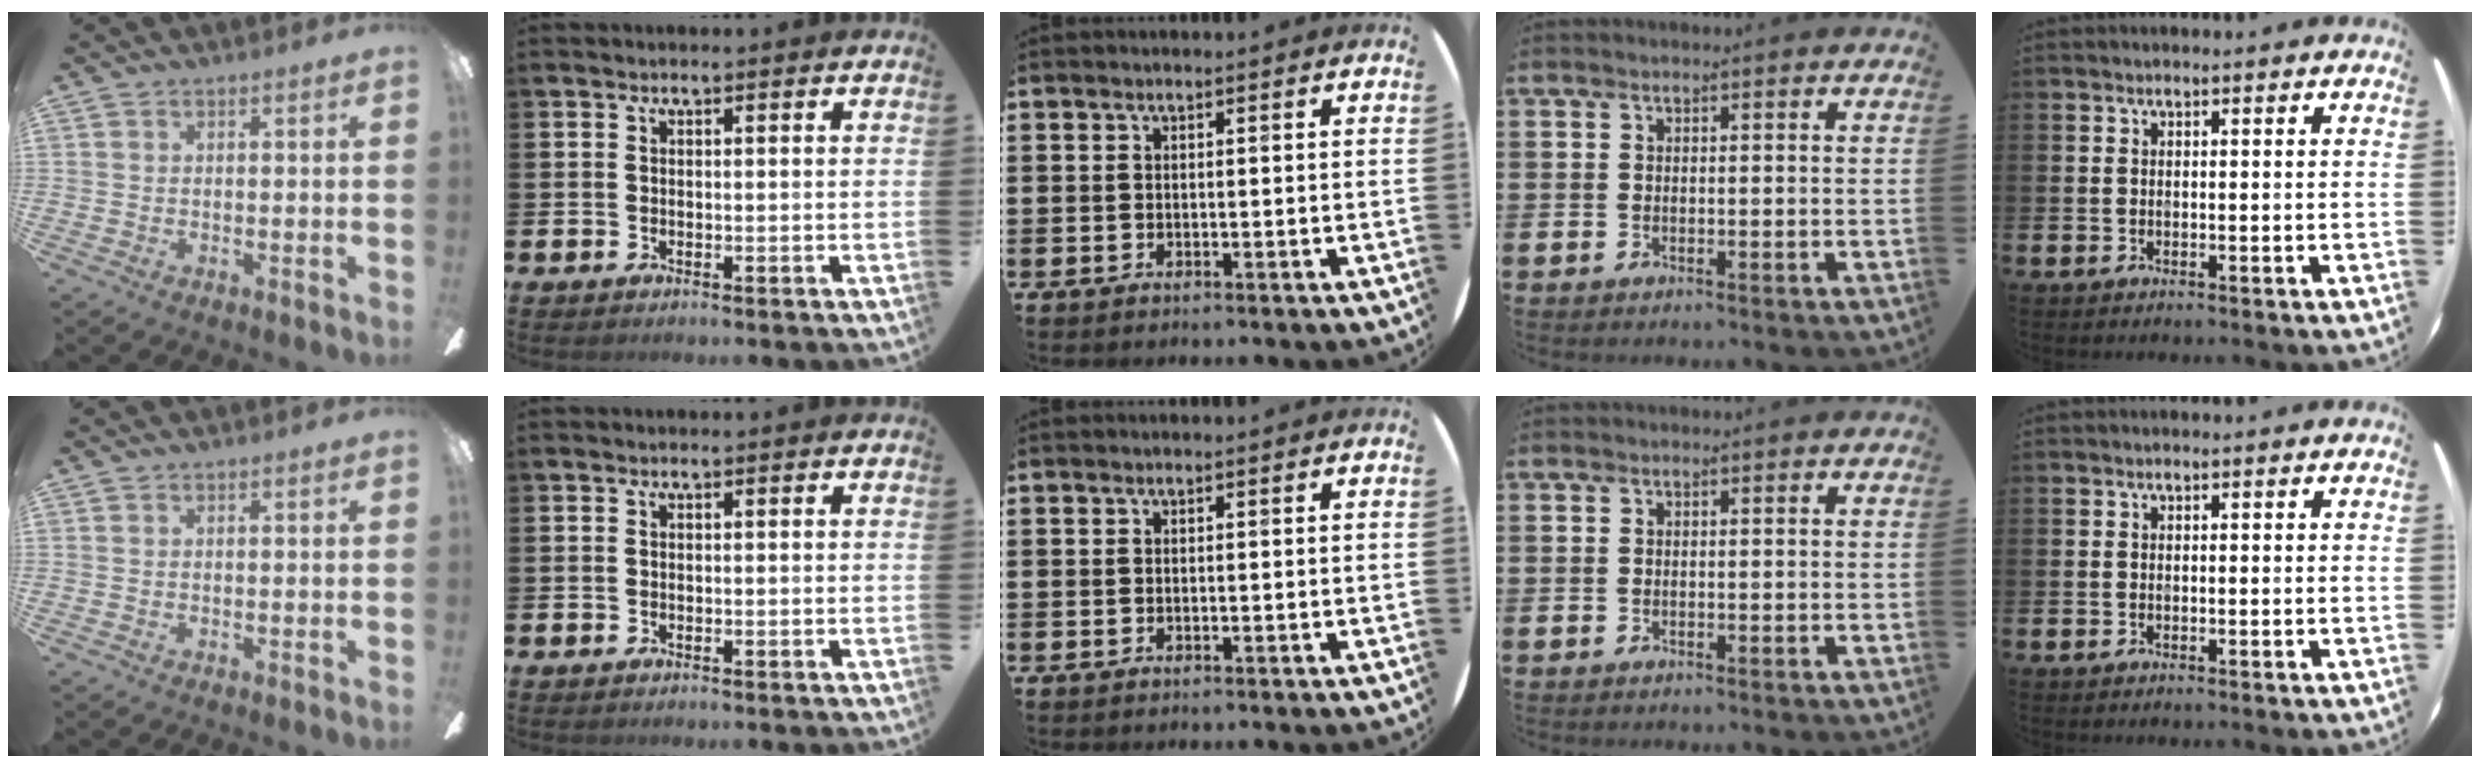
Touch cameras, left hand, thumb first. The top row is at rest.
{}